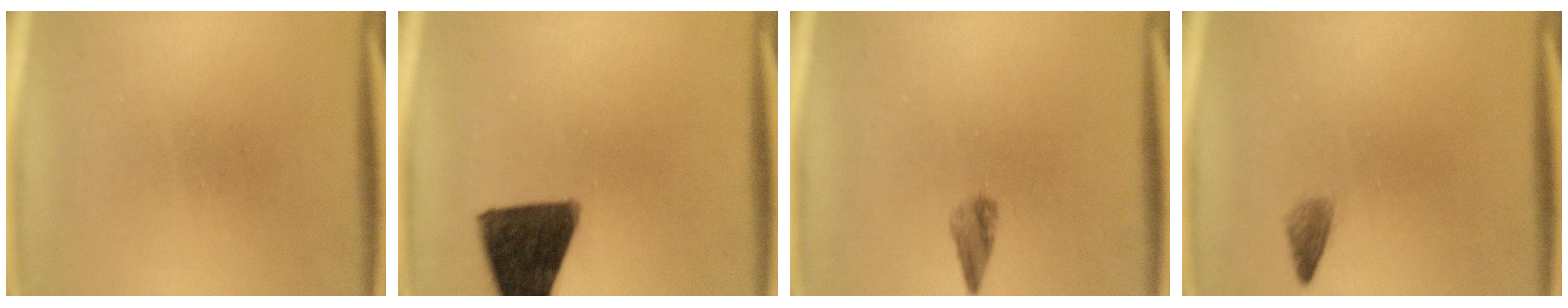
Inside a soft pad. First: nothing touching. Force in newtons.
{"total": 14.2}
{"total": 2.0}
{"total": 1.5}